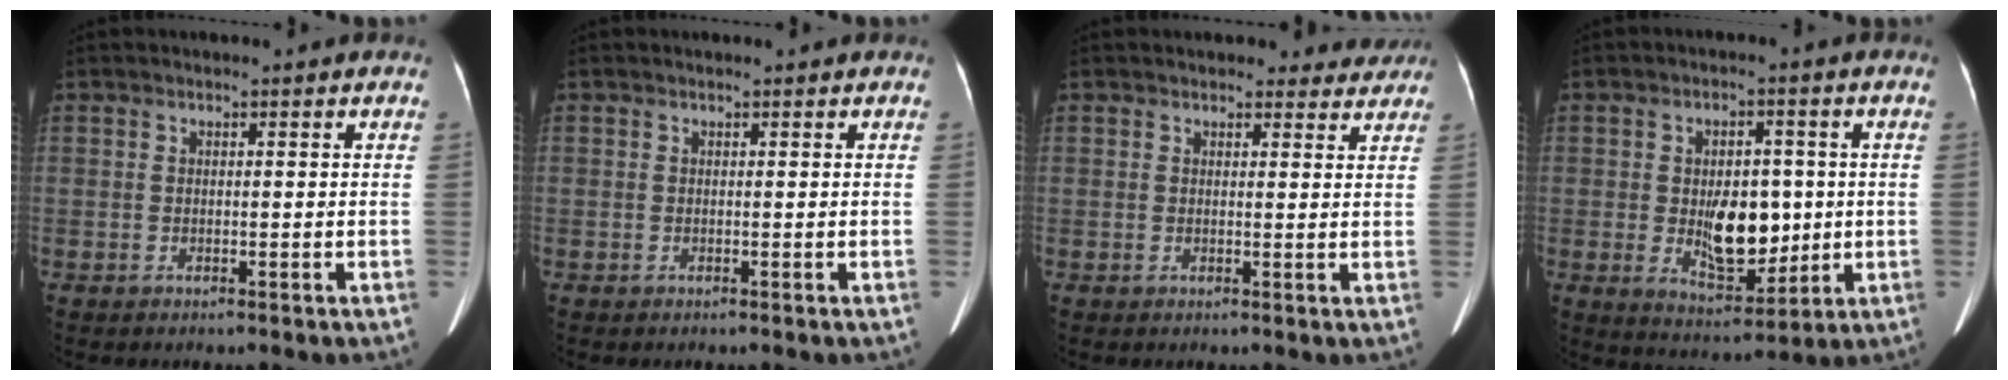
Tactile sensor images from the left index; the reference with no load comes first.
{"total": 0.0}
{"total": 5.7, "force": [5.2, 2.1, 0.6], "torque": [0.016, -0.001, 0.043]}
{"total": 9.0, "force": [-0.4, 4.8, 7.6], "torque": [-0.125, -0.003, 0.002]}